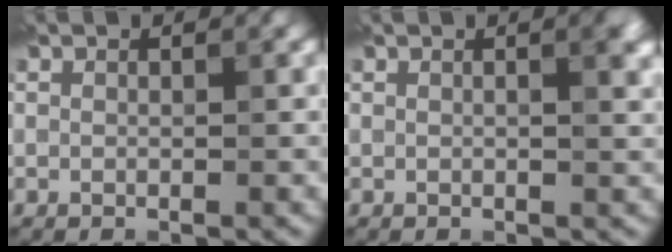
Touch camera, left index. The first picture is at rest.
{"total": 2.8, "force": [0.6, 1.0, 2.5], "torque": [-0.020, 0.007, 0.005]}